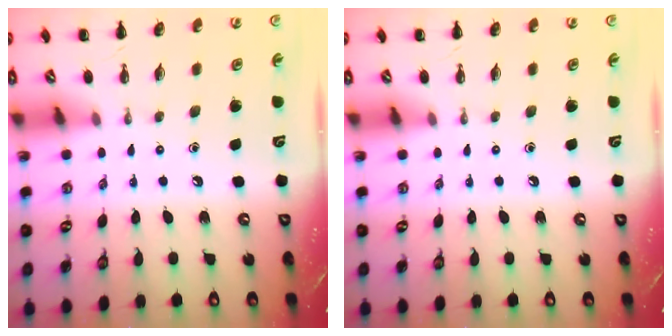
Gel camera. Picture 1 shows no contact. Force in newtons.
{"total": 0.0}